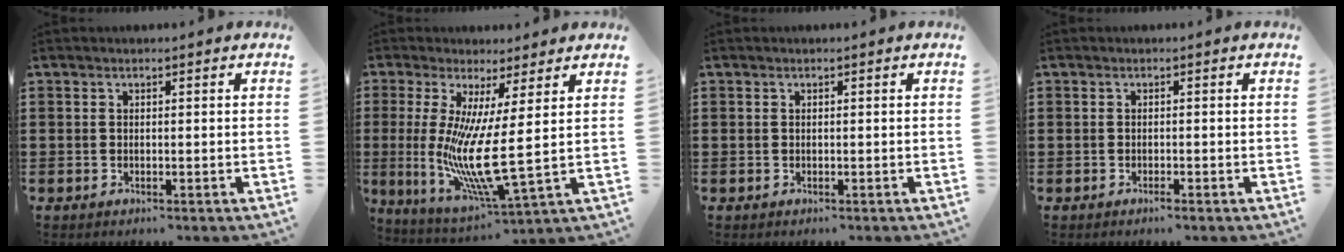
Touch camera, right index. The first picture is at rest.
{"total": 10.3, "force": [1.1, 0.4, 10.2], "torque": [-0.194, -0.036, 0.016]}
{"total": 0.0}
{"total": 0.5, "force": [-0.5, 0.0, 0.2], "torque": [-0.005, -0.001, -0.010]}